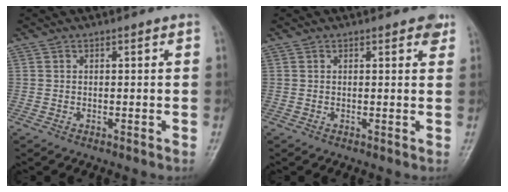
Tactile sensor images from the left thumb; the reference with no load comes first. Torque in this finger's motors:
{"motor_torque": [3.24, 1.77, -0.08, -0.41, 0.05]}